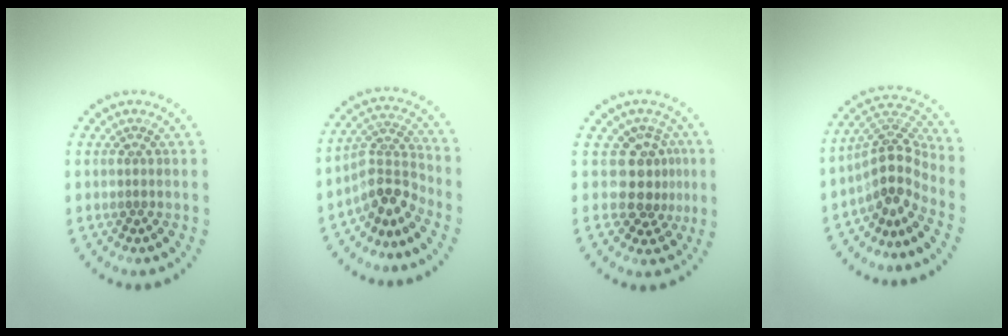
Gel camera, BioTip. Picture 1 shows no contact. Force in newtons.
{"total": 3.7, "press": 2.6, "slide": 2.6}
{"total": 3.2, "press": 2.4, "slide": 2.1}
{"total": 4.1, "press": 2.8, "slide": 2.9}